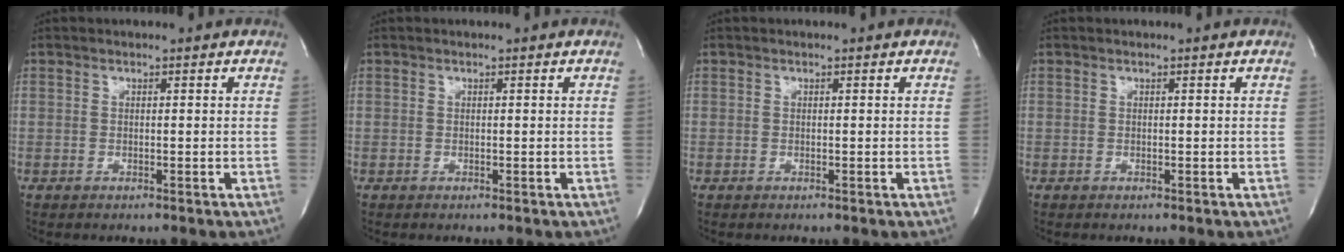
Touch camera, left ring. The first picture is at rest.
{"total": 0.0}
{"total": 0.0}
{"total": 0.0}